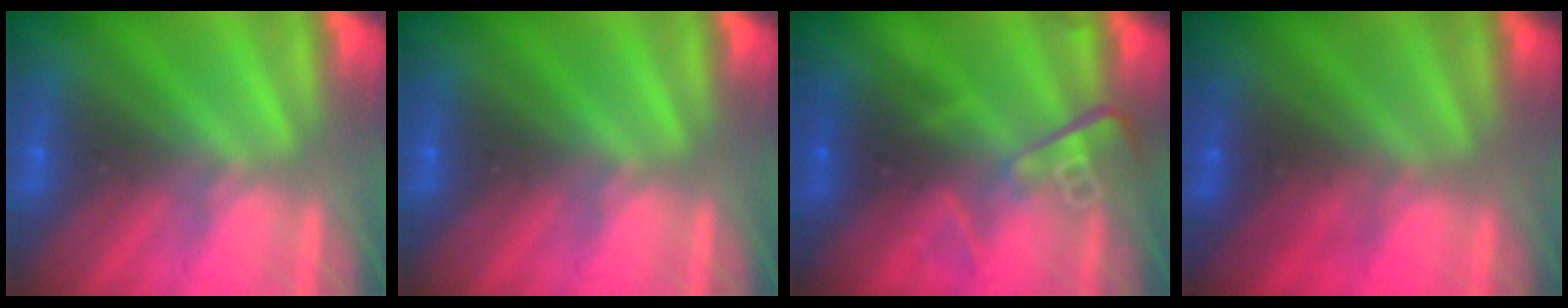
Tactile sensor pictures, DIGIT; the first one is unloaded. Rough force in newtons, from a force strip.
{"total": 0.0}
{"total": 2.8}
{"total": 2.2}